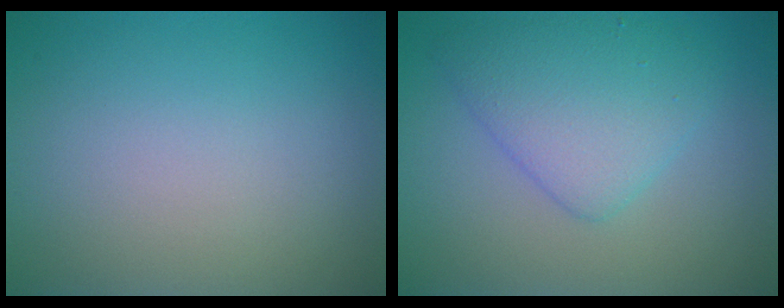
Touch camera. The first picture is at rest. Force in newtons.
{"total": 4.5, "press": 4.5, "slide": 0.2}